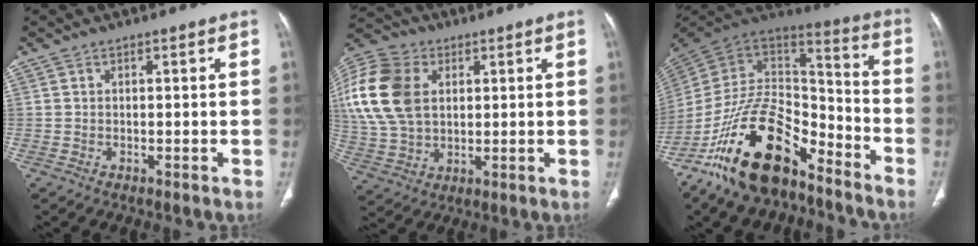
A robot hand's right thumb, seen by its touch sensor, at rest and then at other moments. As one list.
[{"total": 20.6, "force": [4.9, 14.5, 13.8], "torque": [-0.308, 0.008, 0.093]}, {"total": 23.2, "force": [-14.8, 11.1, 14.0], "torque": [-0.236, 0.083, -0.263]}]